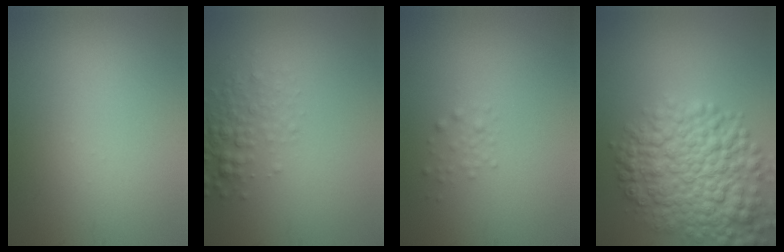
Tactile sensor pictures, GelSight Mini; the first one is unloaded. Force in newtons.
{"total": 2.6, "press": 2.6, "slide": 0.1}
{"total": 0.9, "press": 0.9, "slide": 0.0}
{"total": 8.8, "press": 8.8, "slide": 0.3}